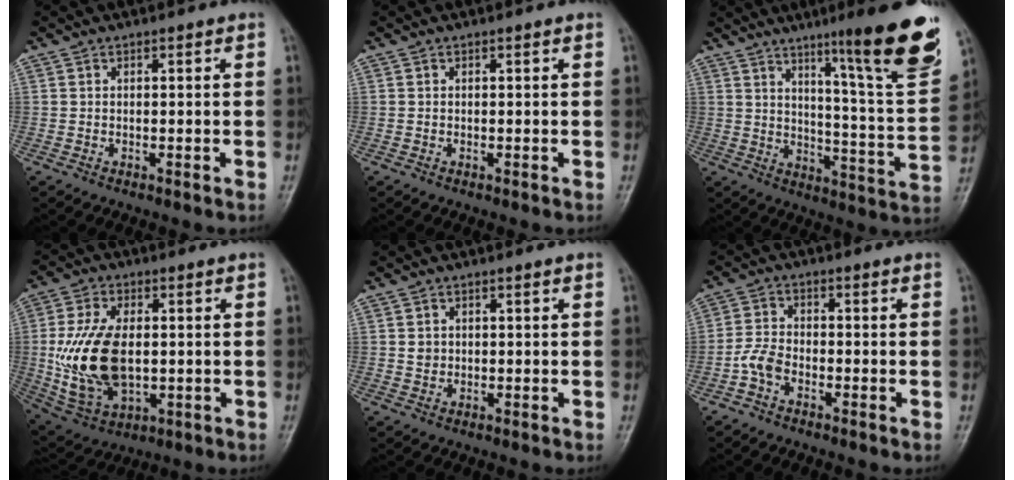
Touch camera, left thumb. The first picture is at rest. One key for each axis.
{"total": 0.0}
{"total": 20.0, "fx": 12.2, "fy": 1.5, "fz": 15.8, "tx": -0.187, "ty": -0.071, "tz": 0.179}
{"total": 15.8, "fx": -0.2, "fy": 9.4, "fz": 12.7, "tx": -0.245, "ty": -0.011, "tz": 0.009}
{"total": 1.4, "fx": 0.2, "fy": 1.3, "fz": 0.5, "tx": 0.000, "ty": 0.000, "tz": 0.006}
{"total": 4.0, "fx": -2.2, "fy": 2.3, "fz": 2.4, "tx": -0.048, "ty": 0.013, "tz": -0.051}